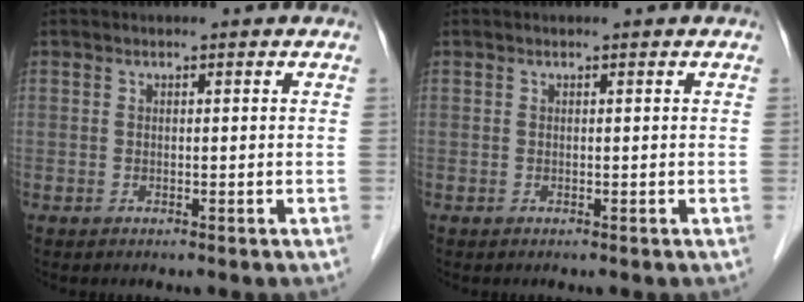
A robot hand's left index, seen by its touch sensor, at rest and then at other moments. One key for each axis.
{"total": 0.0}